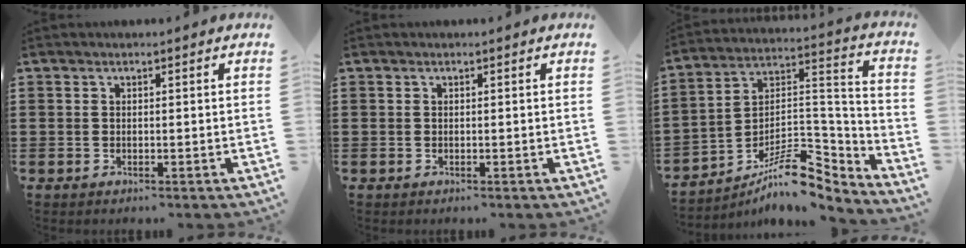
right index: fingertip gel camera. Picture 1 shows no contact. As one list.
[{"total": 0.0}, {"total": 10.8, "force": [-7.6, 4.5, 6.2], "torque": [-0.096, 0.019, -0.144]}]